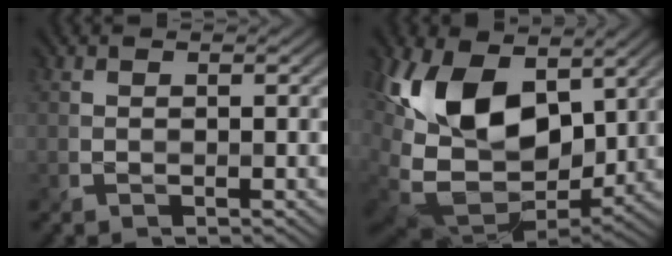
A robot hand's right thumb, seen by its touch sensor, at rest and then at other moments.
{"total": 18.1, "force": [3.4, 11.8, 13.3], "torque": [-0.277, -0.012, 0.070]}